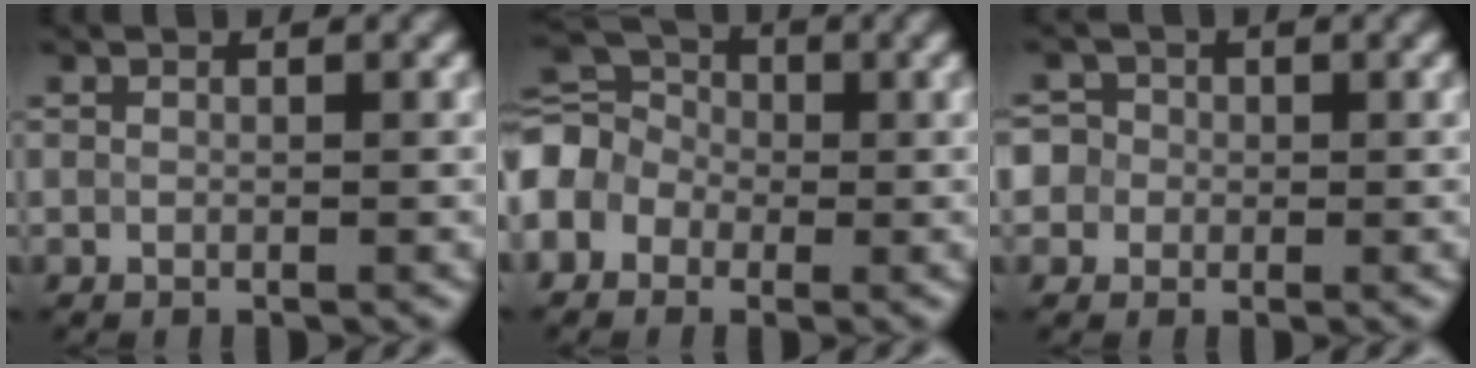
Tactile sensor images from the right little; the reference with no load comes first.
{"total": 6.2, "force": [-1.4, 5.0, 3.3], "torque": [-0.077, 0.017, -0.043]}
{"total": 4.6, "force": [-0.1, 4.4, 1.3], "torque": [-0.017, 0.031, -0.033]}